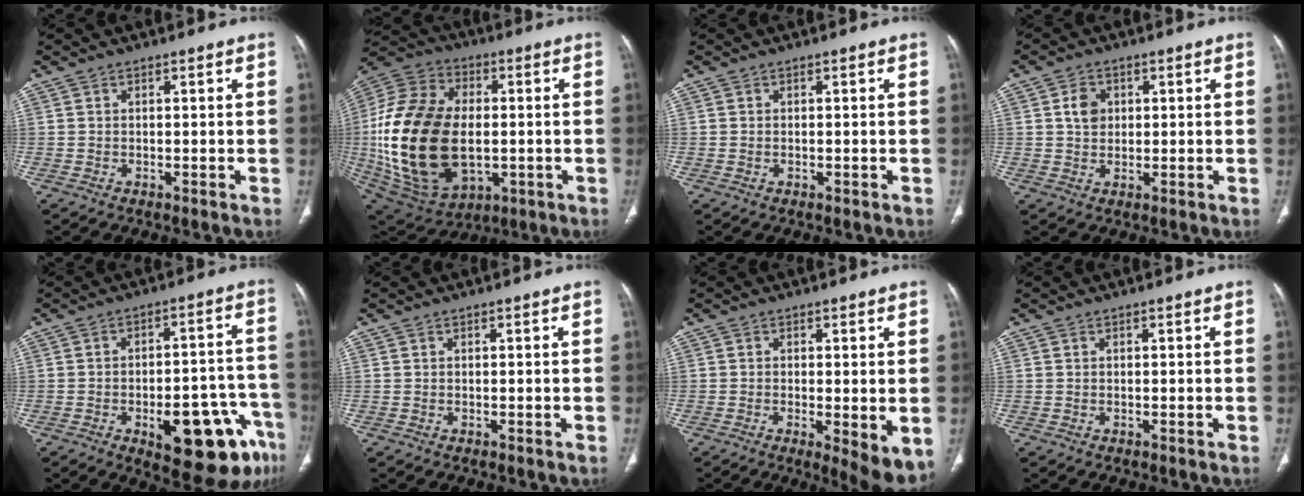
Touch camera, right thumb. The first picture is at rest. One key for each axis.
{"total": 29.2, "fx": -1.9, "fy": 18.2, "fz": 22.7, "tx": -0.459, "ty": -0.002, "tz": -0.009}
{"total": 0.0}
{"total": 4.0, "fx": 1.0, "fy": 3.2, "fz": 2.1, "tx": -0.023, "ty": -0.002, "tz": 0.016}
{"total": 18.3, "fx": -8.6, "fy": 6.8, "fz": 14.6, "tx": -0.130, "ty": 0.049, "tz": -0.100}
{"total": 0.0}
{"total": 7.3, "fx": -1.5, "fy": 2.0, "fz": 6.8, "tx": -0.101, "ty": -0.022, "tz": -0.022}
{"total": 0.0}